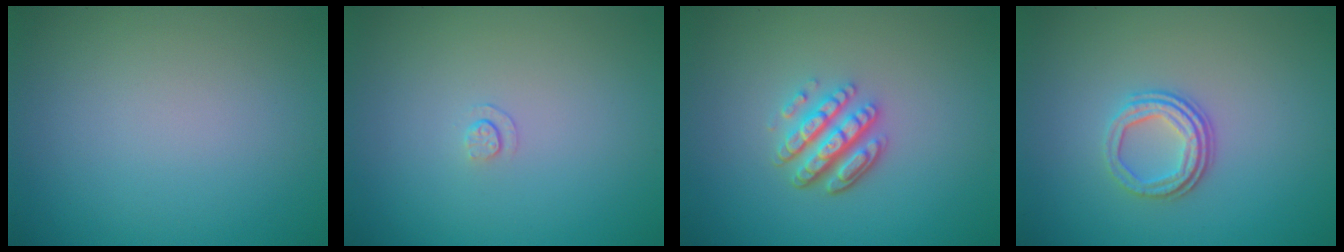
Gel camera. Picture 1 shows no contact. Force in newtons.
{"total": 0.6, "press": 0.3, "slide": 0.6}
{"total": 4.3, "press": 3.3, "slide": 2.7}
{"total": 3.0, "press": 2.4, "slide": 1.9}